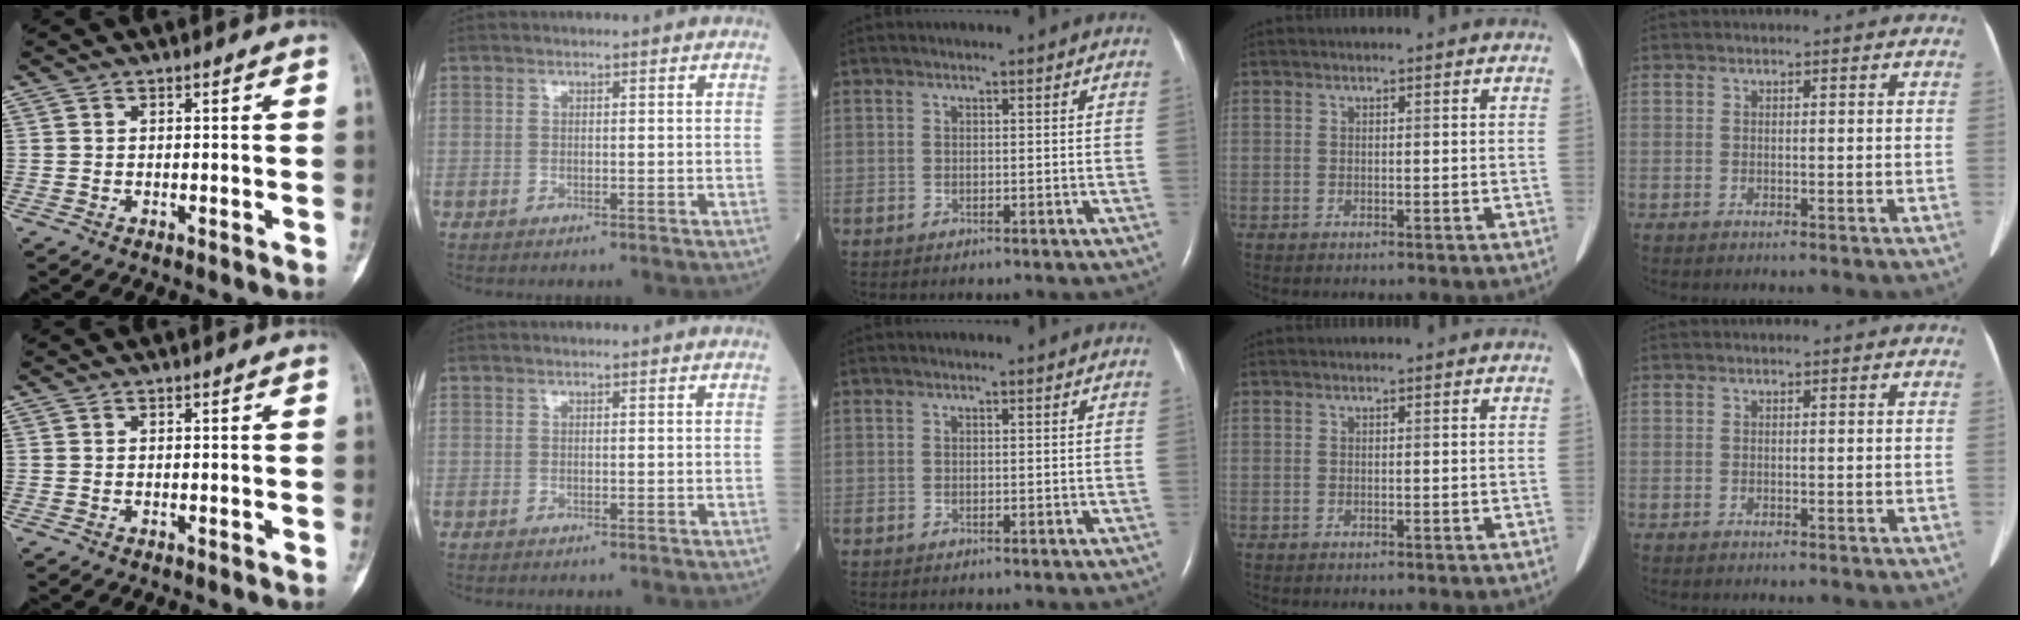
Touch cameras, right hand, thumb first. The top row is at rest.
{}